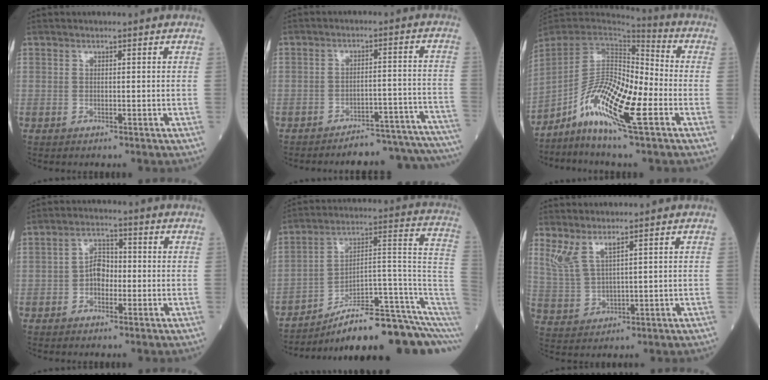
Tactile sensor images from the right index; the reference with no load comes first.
{"total": 15.6, "force": [-15.3, 1.3, 2.7], "torque": [0.018, 0.035, -0.185]}
{"total": 13.6, "force": [-5.5, 2.1, 12.3], "torque": [-0.240, 0.000, -0.106]}
{"total": 4.0, "force": [-1.0, 2.7, 2.9], "torque": [-0.047, 0.013, -0.022]}
{"total": 19.3, "force": [-13.6, 2.0, 13.5], "torque": [-0.124, 0.062, -0.207]}
{"total": 4.5, "force": [3.2, 0.8, 3.1], "torque": [-0.081, 0.000, 0.078]}